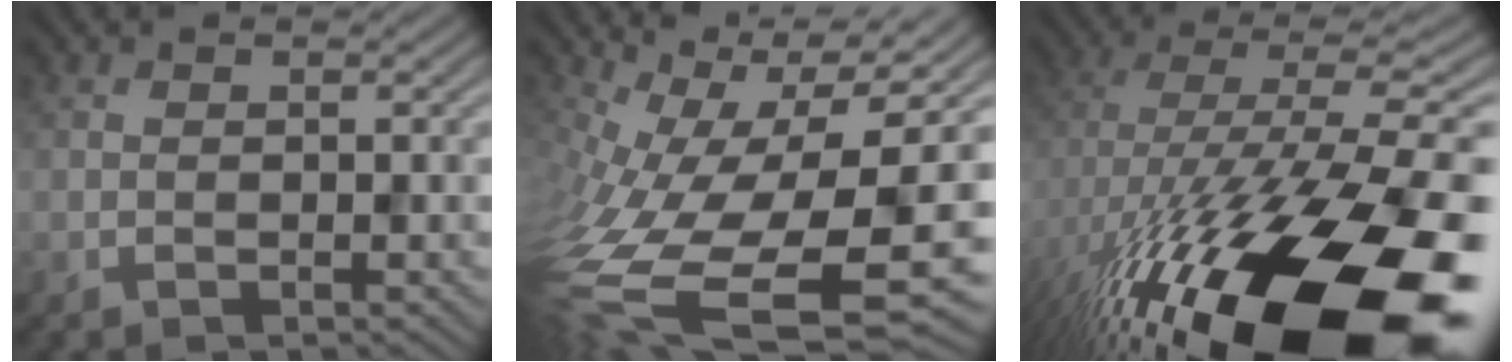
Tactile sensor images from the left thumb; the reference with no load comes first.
{"total": 17.0, "force": [-3.9, 8.1, 14.4], "torque": [-0.285, -0.053, -0.033]}
{"total": 19.6, "force": [-9.5, 8.0, 15.2], "torque": [-0.280, -0.046, -0.128]}